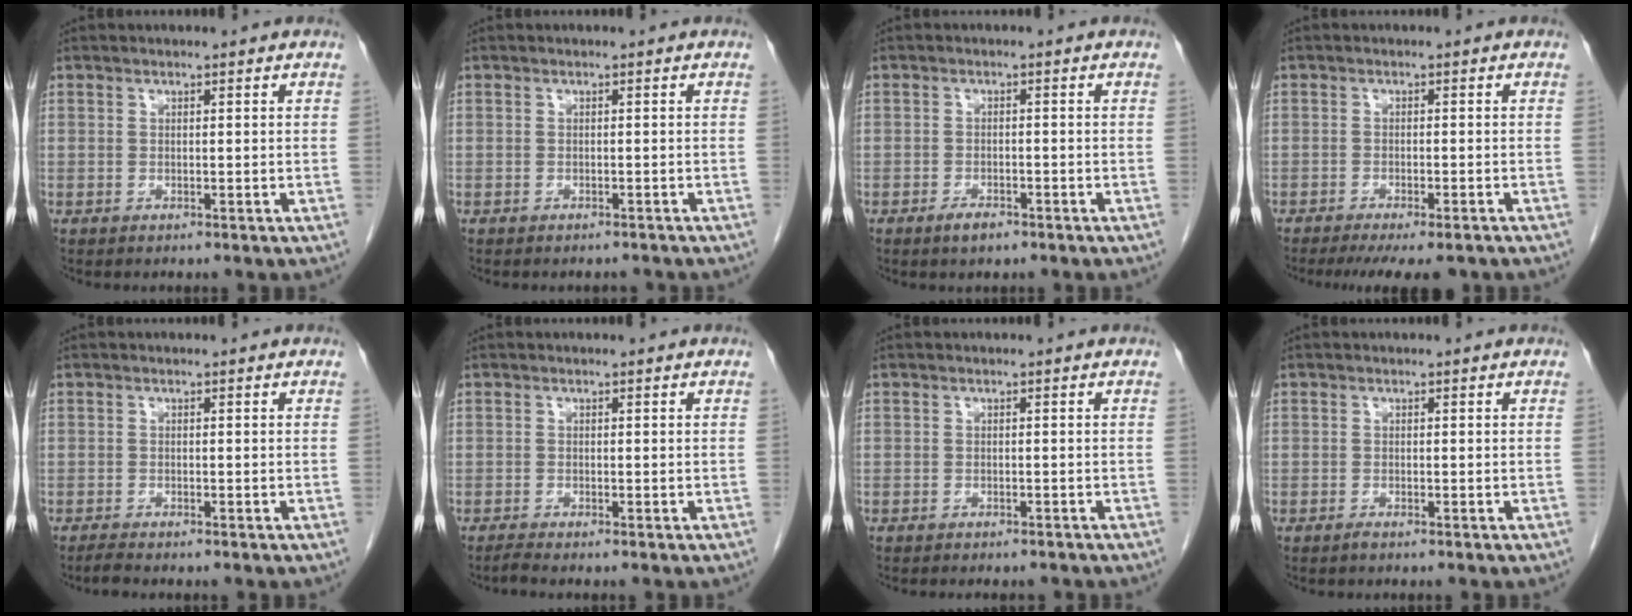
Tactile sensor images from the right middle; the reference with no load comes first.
{"total": 1.8, "force": [-1.7, 0.6, 0.3], "torque": [-0.009, -0.001, -0.022]}
{"total": 2.4, "force": [-1.6, 0.9, 1.4], "torque": [-0.027, 0.001, -0.024]}
{"total": 8.9, "force": [-7.2, 2.0, 4.8], "torque": [-0.062, -0.014, -0.098]}
{"total": 1.1, "force": [-1.0, -0.1, 0.4], "torque": [-0.018, -0.005, -0.020]}
{"total": 0.8, "force": [-0.7, -0.3, 0.3], "torque": [-0.011, -0.003, -0.016]}
{"total": 4.2, "force": [-3.7, 1.2, 1.4], "torque": [-0.016, -0.003, -0.044]}
{"total": 0.6, "force": [-0.5, -0.1, 0.3], "torque": [-0.008, -0.001, -0.009]}